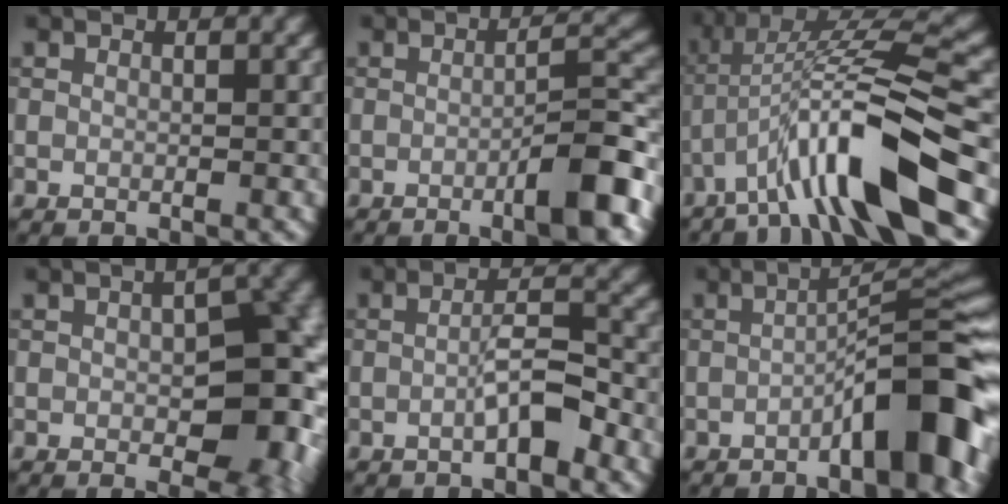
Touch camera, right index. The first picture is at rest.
{"total": 6.2, "force": [-2.6, 1.1, 5.6], "torque": [-0.072, 0.016, -0.044]}
{"total": 10.4, "force": [-5.1, 1.6, 9.0], "torque": [-0.158, 0.018, -0.089]}
{"total": 9.9, "force": [-0.7, 5.2, 8.4], "torque": [-0.094, -0.004, -0.006]}
{"total": 3.5, "force": [-1.4, 0.7, 3.1], "torque": [-0.053, 0.011, -0.028]}
{"total": 9.2, "force": [-3.6, 1.9, 8.2], "torque": [-0.108, 0.024, -0.063]}